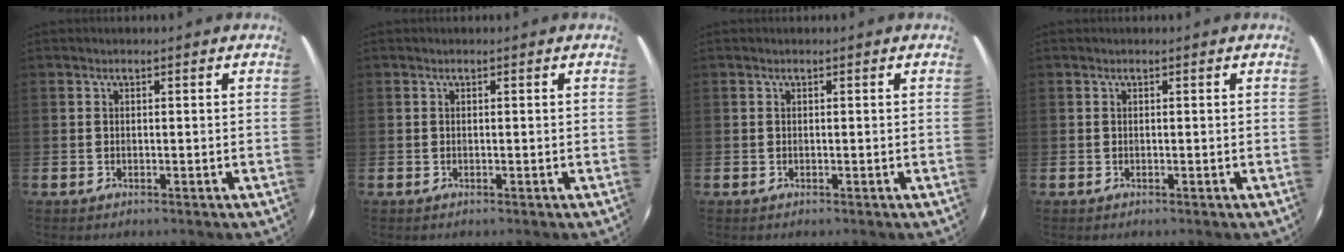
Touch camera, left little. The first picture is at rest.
{"total": 0.0}
{"total": 0.0}
{"total": 0.0}